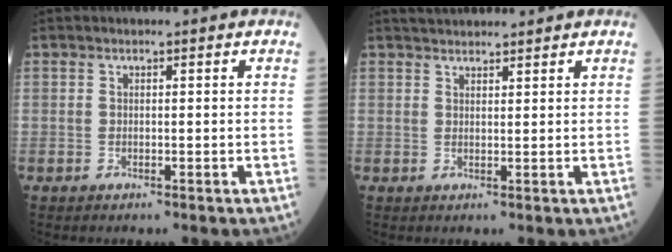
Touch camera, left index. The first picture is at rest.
{"total": 4.2, "force": [4.0, 0.7, 1.0], "torque": [-0.013, 0.028, 0.064]}